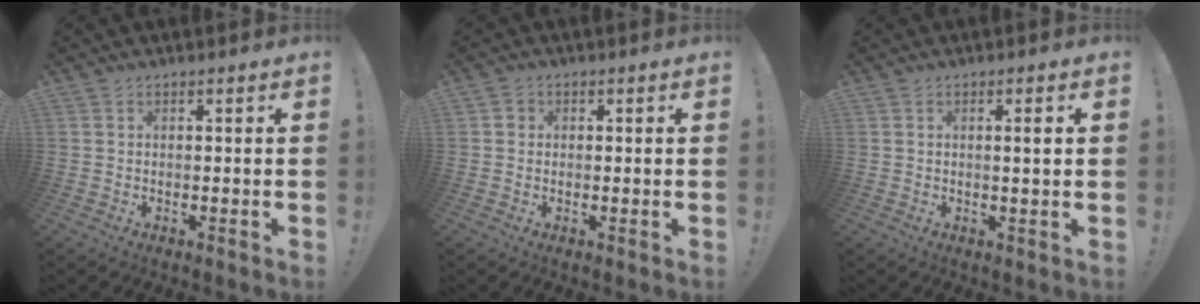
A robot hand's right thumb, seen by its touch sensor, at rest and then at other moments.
{"total": 1.8, "force": [-0.1, 1.7, 0.4], "torque": [-0.003, 0.004, -0.003]}
{"total": 3.1, "force": [0.6, 0.0, 3.0], "torque": [-0.041, -0.006, 0.003]}